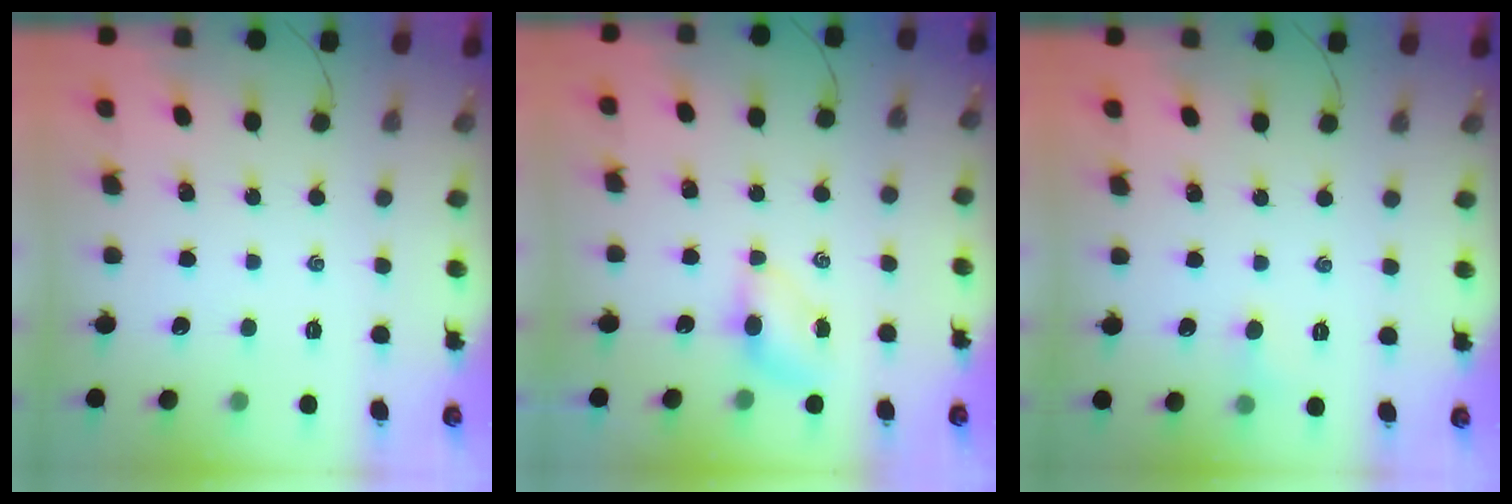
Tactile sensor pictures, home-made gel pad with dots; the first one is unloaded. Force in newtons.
{"total": 4.2, "press": 4.0, "slide": 1.1}
{"total": 4.1, "press": 3.9, "slide": 1.3}